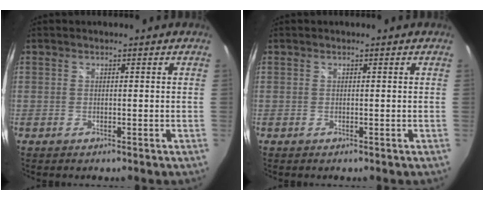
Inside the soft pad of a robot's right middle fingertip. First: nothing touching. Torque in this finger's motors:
{"motor_torque": [0.00, 0.00, 0.00, 0.00]}